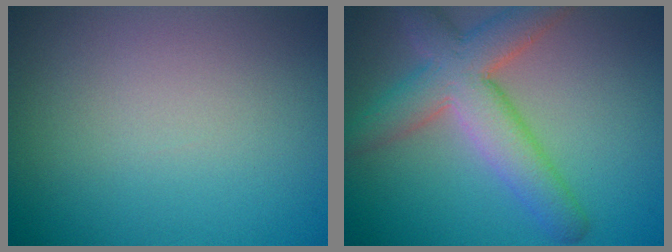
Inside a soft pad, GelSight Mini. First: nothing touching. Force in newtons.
{"total": 6.7, "press": 6.7, "slide": 0.4}